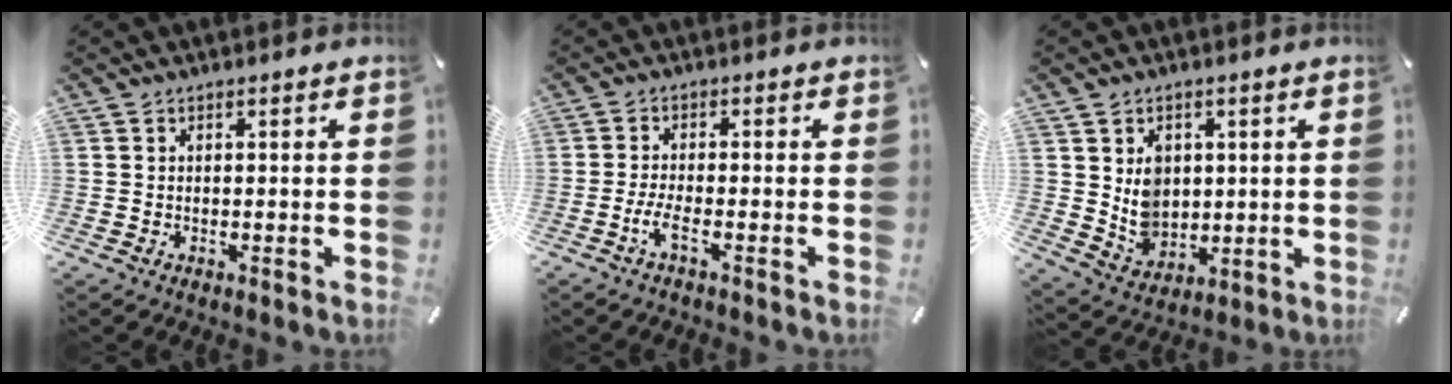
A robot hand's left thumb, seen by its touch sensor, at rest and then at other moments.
{"total": 4.2, "force": [-1.9, 0.8, 3.6], "torque": [-0.080, -0.007, -0.038]}
{"total": 7.4, "force": [2.2, 6.6, 2.5], "torque": [-0.033, -0.010, 0.045]}